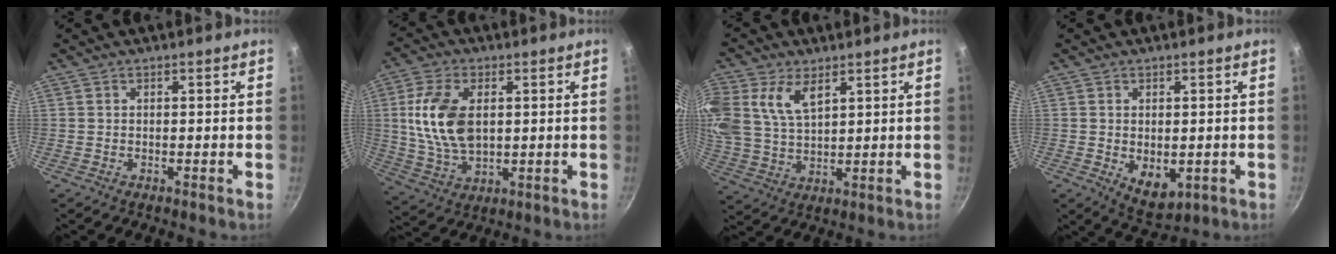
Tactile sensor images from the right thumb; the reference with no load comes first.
{"total": 13.3, "force": [2.0, 8.0, 10.5], "torque": [-0.193, -0.010, 0.044]}
{"total": 11.4, "force": [5.1, 6.8, 7.6], "torque": [-0.155, -0.014, 0.104]}
{"total": 6.4, "force": [-0.7, 4.1, 4.9], "torque": [-0.062, -0.014, 0.003]}